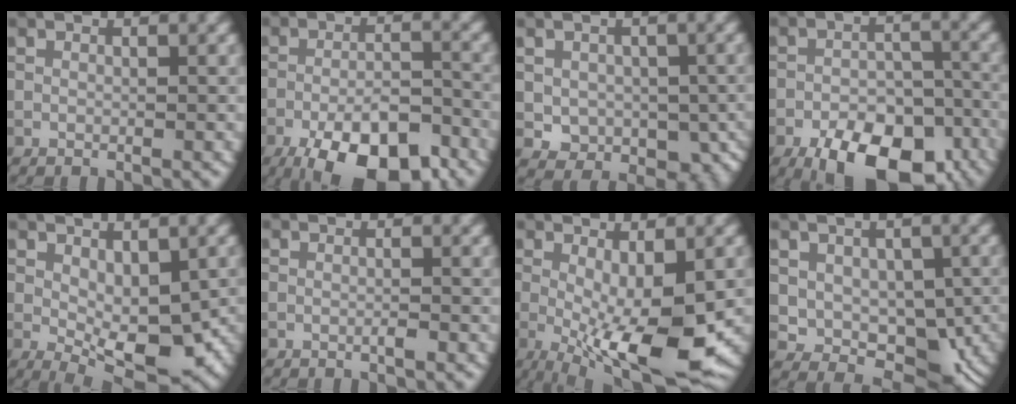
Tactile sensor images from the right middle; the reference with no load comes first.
{"total": 10.6, "force": [-6.9, 3.8, 7.1], "torque": [-0.111, -0.003, -0.116]}
{"total": 7.7, "force": [-1.1, 6.4, 4.0], "torque": [-0.046, -0.026, -0.005]}
{"total": 11.4, "force": [-7.2, 5.2, 7.0], "torque": [-0.104, -0.012, -0.105]}
{"total": 6.7, "force": [-1.0, 3.1, 5.9], "torque": [-0.098, -0.007, -0.008]}
{"total": 0.7, "force": [-0.3, 0.0, 0.6], "torque": [-0.011, -0.001, -0.008]}
{"total": 9.9, "force": [-2.6, 2.8, 9.2], "torque": [-0.166, -0.026, -0.036]}
{"total": 7.0, "force": [-0.2, 5.5, 4.3], "torque": [-0.045, -0.013, 0.009]}